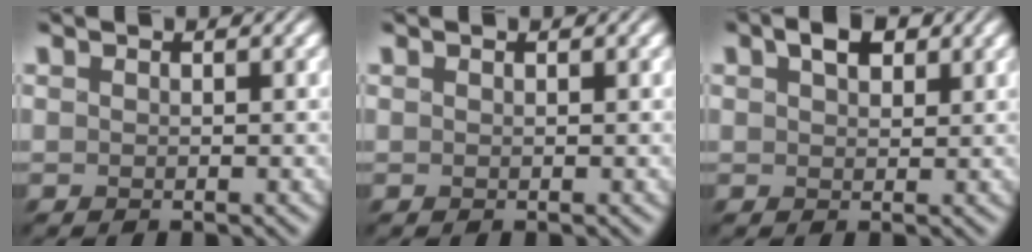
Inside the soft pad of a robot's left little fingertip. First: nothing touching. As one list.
[{"total": 0.0}, {"total": 3.1, "force": [1.4, 1.8, 2.1], "torque": [-0.038, 0.000, 0.013]}]